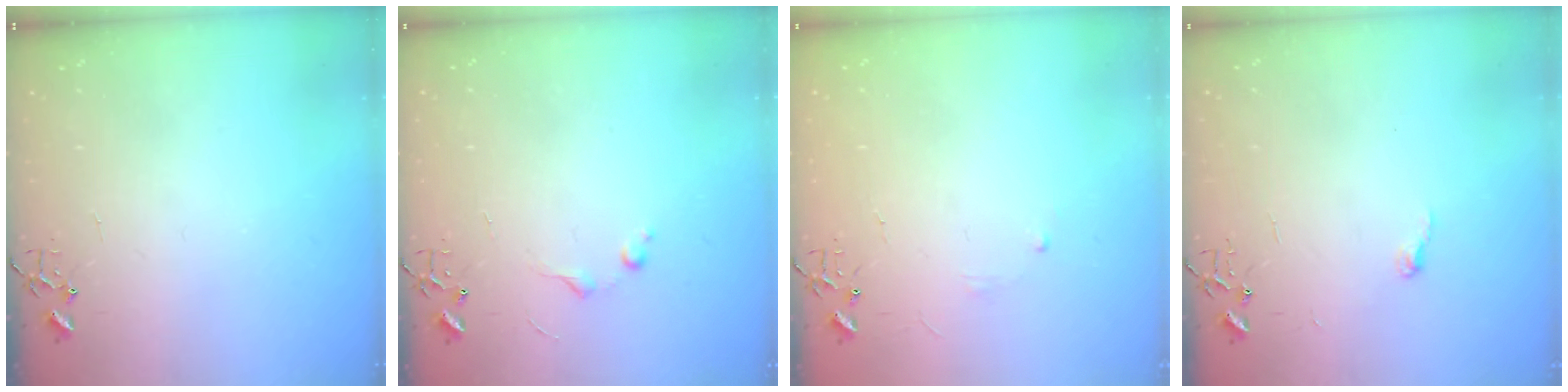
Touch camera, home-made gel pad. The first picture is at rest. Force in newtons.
{"total": 6.8, "press": 6.7, "slide": 0.8}
{"total": 2.9, "press": 2.8, "slide": 0.5}
{"total": 4.4, "press": 4.4, "slide": 0.4}